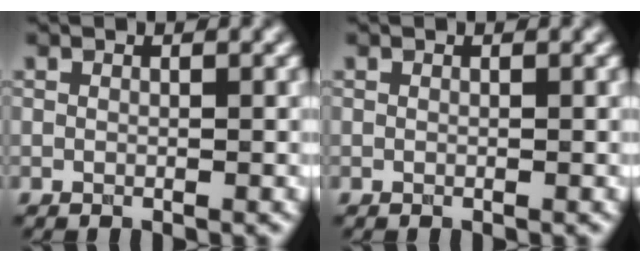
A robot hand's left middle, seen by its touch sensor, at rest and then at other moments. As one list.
[{"total": 0.0}]